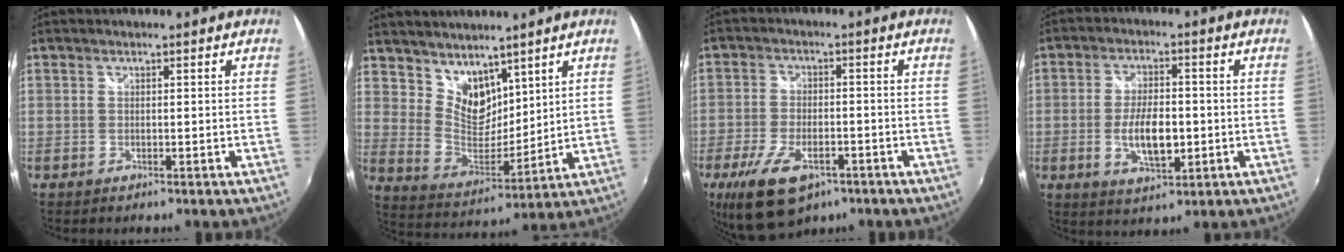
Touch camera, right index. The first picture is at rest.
{"total": 10.4, "force": [7.6, 5.9, 4.0], "torque": [-0.067, 0.002, 0.156]}
{"total": 12.9, "force": [-7.5, 6.2, 8.6], "torque": [-0.192, -0.031, -0.126]}
{"total": 8.6, "force": [-1.6, 3.8, 7.6], "torque": [-0.145, -0.006, -0.023]}